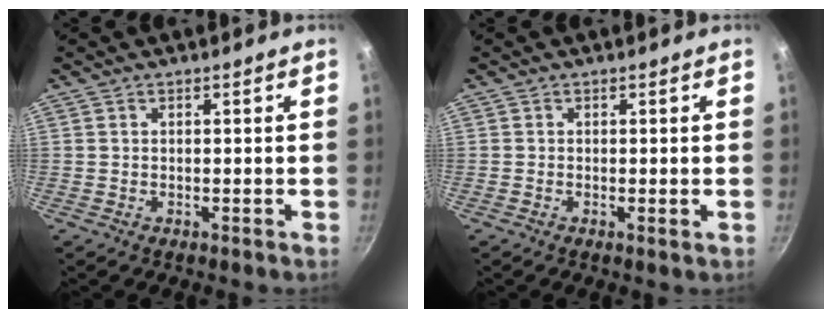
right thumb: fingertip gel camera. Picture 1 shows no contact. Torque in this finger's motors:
{"motor_torque": [-0.37, 0.24, -0.18, -0.29, 0.03]}